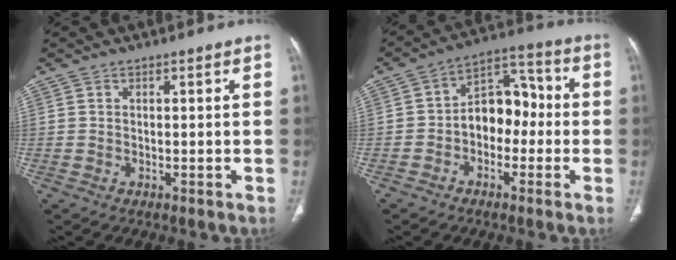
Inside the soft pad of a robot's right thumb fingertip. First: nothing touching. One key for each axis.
{"total": 10.1, "fx": -1.6, "fy": 7.1, "fz": 7.1, "tx": -0.069, "ty": 0.043, "tz": -0.040}